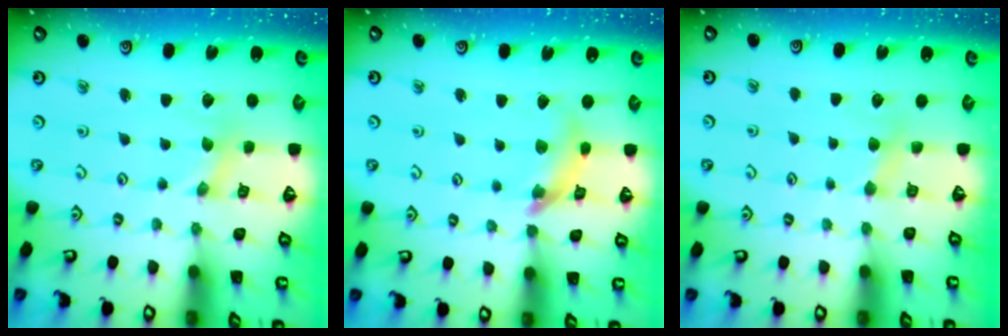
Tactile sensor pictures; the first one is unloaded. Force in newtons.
{"total": 10.7, "press": 10.6, "slide": 1.3}
{"total": 3.6, "press": 3.6, "slide": 0.5}